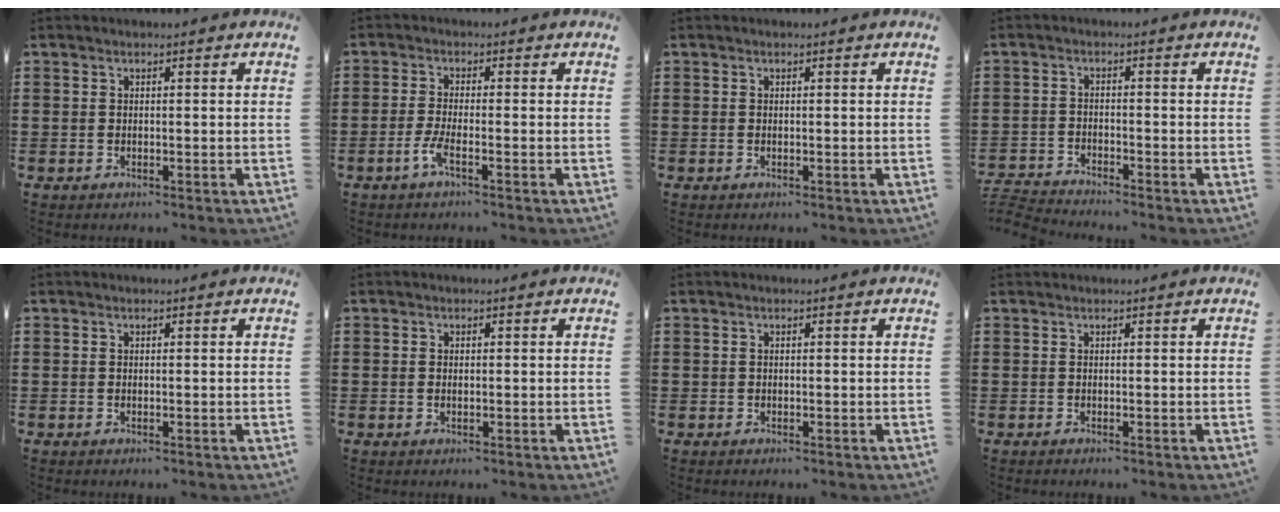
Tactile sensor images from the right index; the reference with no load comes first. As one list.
[{"total": 3.2, "force": [-1.7, 0.4, 2.7], "torque": [-0.074, -0.011, -0.040]}, {"total": 0.0}, {"total": 3.1, "force": [-3.1, 0.1, 0.0], "torque": [-0.012, -0.004, -0.068]}, {"total": 0.0}, {"total": 0.6, "force": [-0.1, 0.3, 0.5], "torque": [-0.011, 0.000, -0.001]}, {"total": 0.0}, {"total": 0.0}]